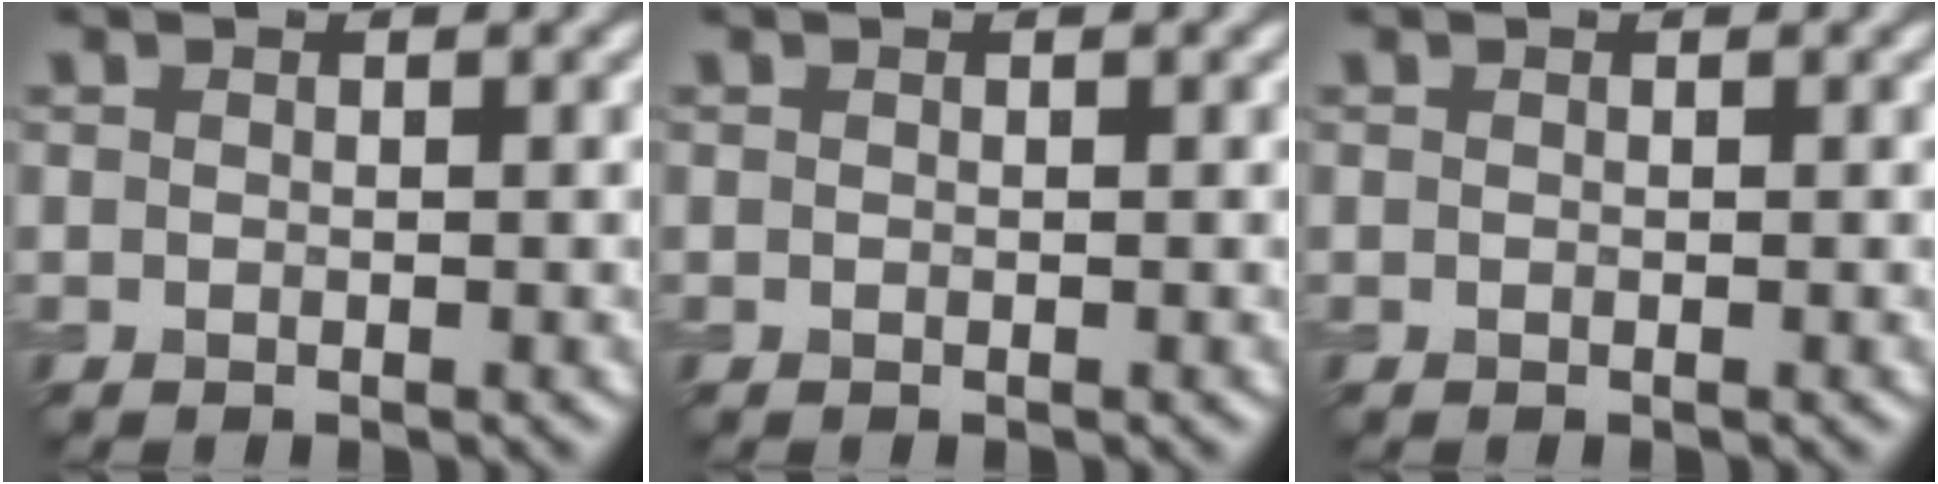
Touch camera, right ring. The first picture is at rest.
{"total": 0.0}
{"total": 0.0}